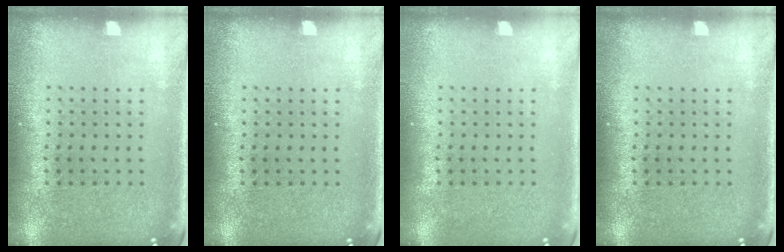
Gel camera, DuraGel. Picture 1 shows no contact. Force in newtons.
{"total": 0.0}
{"total": 0.0}
{"total": 0.0}